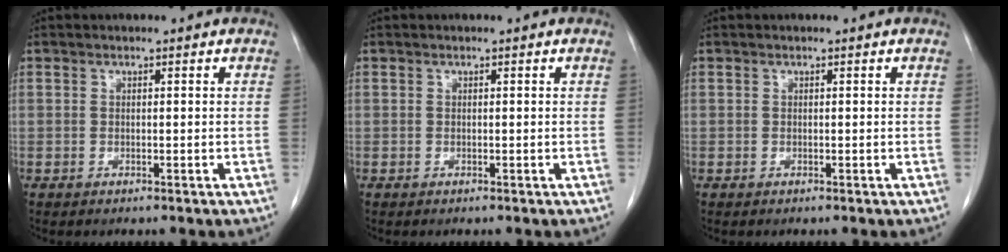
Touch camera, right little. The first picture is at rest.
{"total": 0.0}
{"total": 0.0}